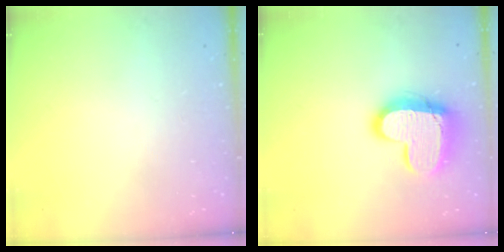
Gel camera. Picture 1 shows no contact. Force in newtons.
{"total": 16.6, "press": 16.5, "slide": 1.4}